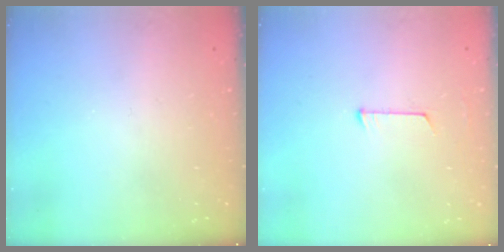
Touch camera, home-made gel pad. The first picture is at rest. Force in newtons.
{"total": 5.3, "press": 5.3, "slide": 0.4}